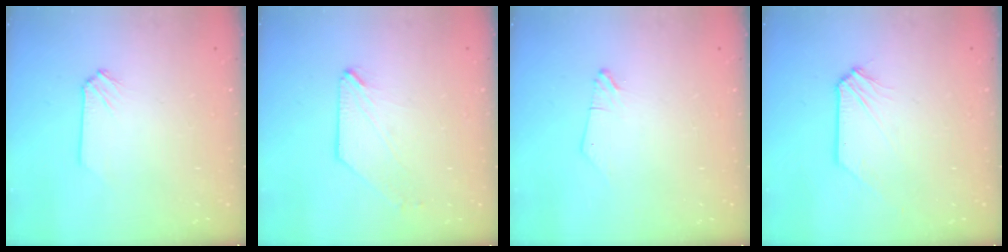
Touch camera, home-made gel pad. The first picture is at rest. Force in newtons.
{"total": 0.7, "press": 0.7, "slide": 0.1}
{"total": 0.0}
{"total": 0.0}